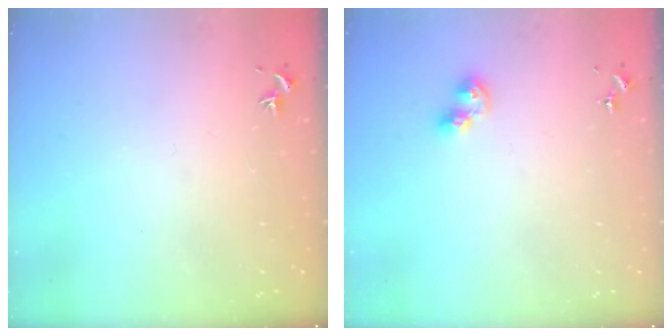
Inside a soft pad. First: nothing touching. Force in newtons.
{"total": 7.2, "press": 7.2, "slide": 0.9}